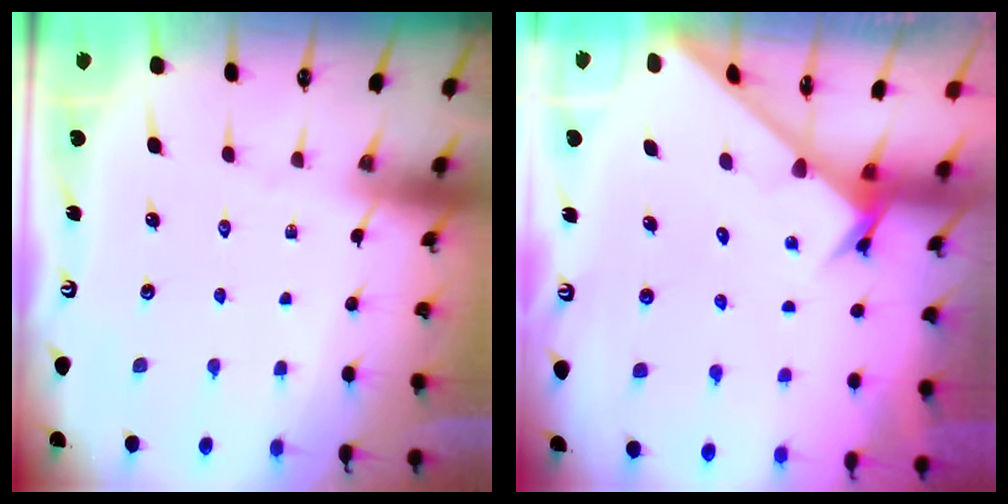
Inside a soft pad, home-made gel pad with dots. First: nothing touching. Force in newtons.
{"total": 2.4, "press": 2.4, "slide": 0.2}